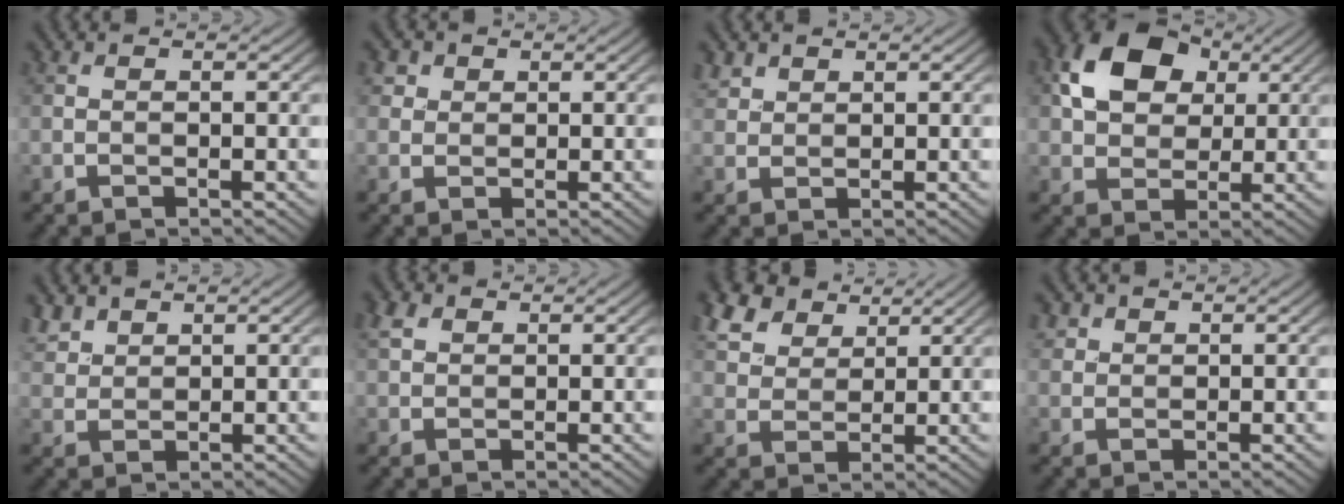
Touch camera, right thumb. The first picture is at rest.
{"total": 2.8, "force": [1.6, 2.2, 0.9], "torque": [-0.029, -0.003, 0.031]}
{"total": 2.2, "force": [1.7, 1.3, 0.6], "torque": [-0.016, 0.002, 0.039]}
{"total": 10.3, "force": [3.5, 7.4, 6.3], "torque": [-0.139, 0.011, 0.056]}
{"total": 3.4, "force": [2.6, 1.8, 1.3], "torque": [-0.036, 0.005, 0.059]}
{"total": 2.5, "force": [1.3, 1.7, 1.3], "torque": [-0.032, 0.009, 0.026]}
{"total": 7.6, "force": [5.1, 4.4, 3.6], "torque": [-0.099, 0.013, 0.098]}
{"total": 1.9, "force": [1.2, 1.4, 0.4], "torque": [-0.014, -0.002, 0.029]}